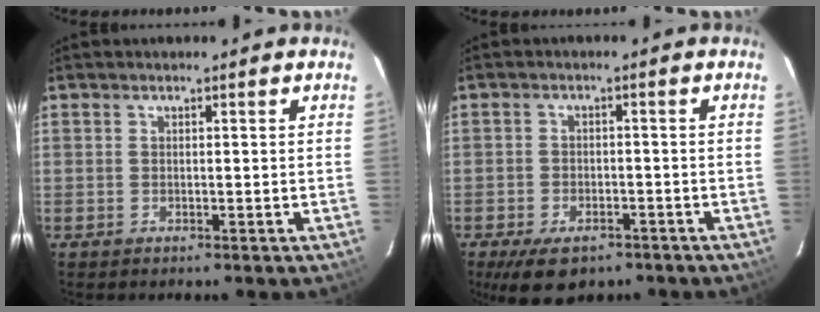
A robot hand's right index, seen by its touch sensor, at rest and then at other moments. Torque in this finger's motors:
{"motor_torque": [0.90, -0.85, 0.34, 0.09]}